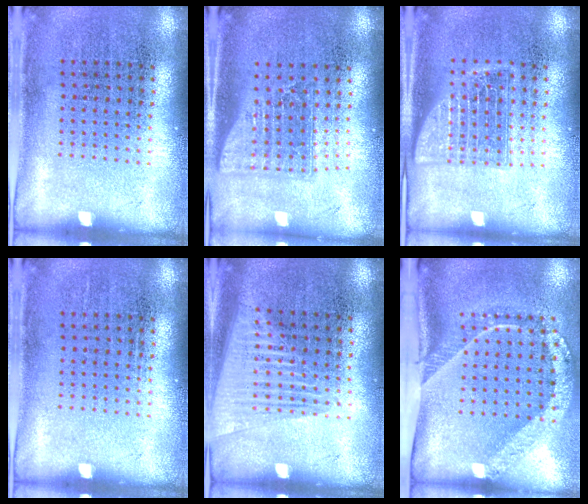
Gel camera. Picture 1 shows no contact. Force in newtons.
{"total": 1.6, "press": 1.3, "slide": 1.0}
{"total": 2.5, "press": 2.5, "slide": 0.3}
{"total": 0.0}
{"total": 1.5, "press": 1.4, "slide": 0.5}
{"total": 2.4, "press": 1.6, "slide": 1.8}